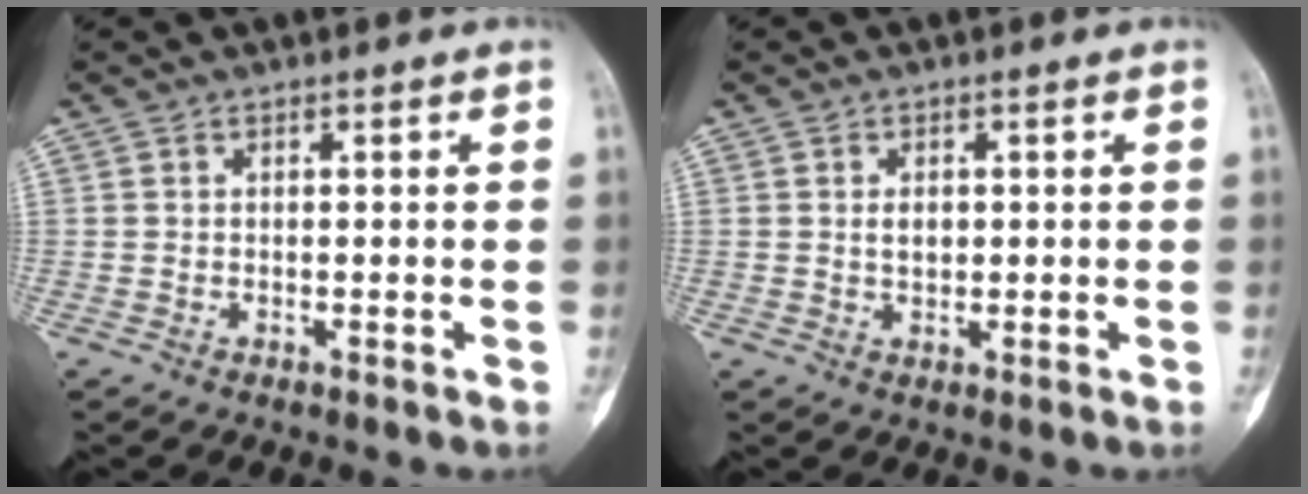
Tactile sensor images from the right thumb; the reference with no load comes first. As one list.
[{"total": 2.2, "force": [0.4, 1.5, 1.6], "torque": [-0.016, -0.001, 0.007]}]